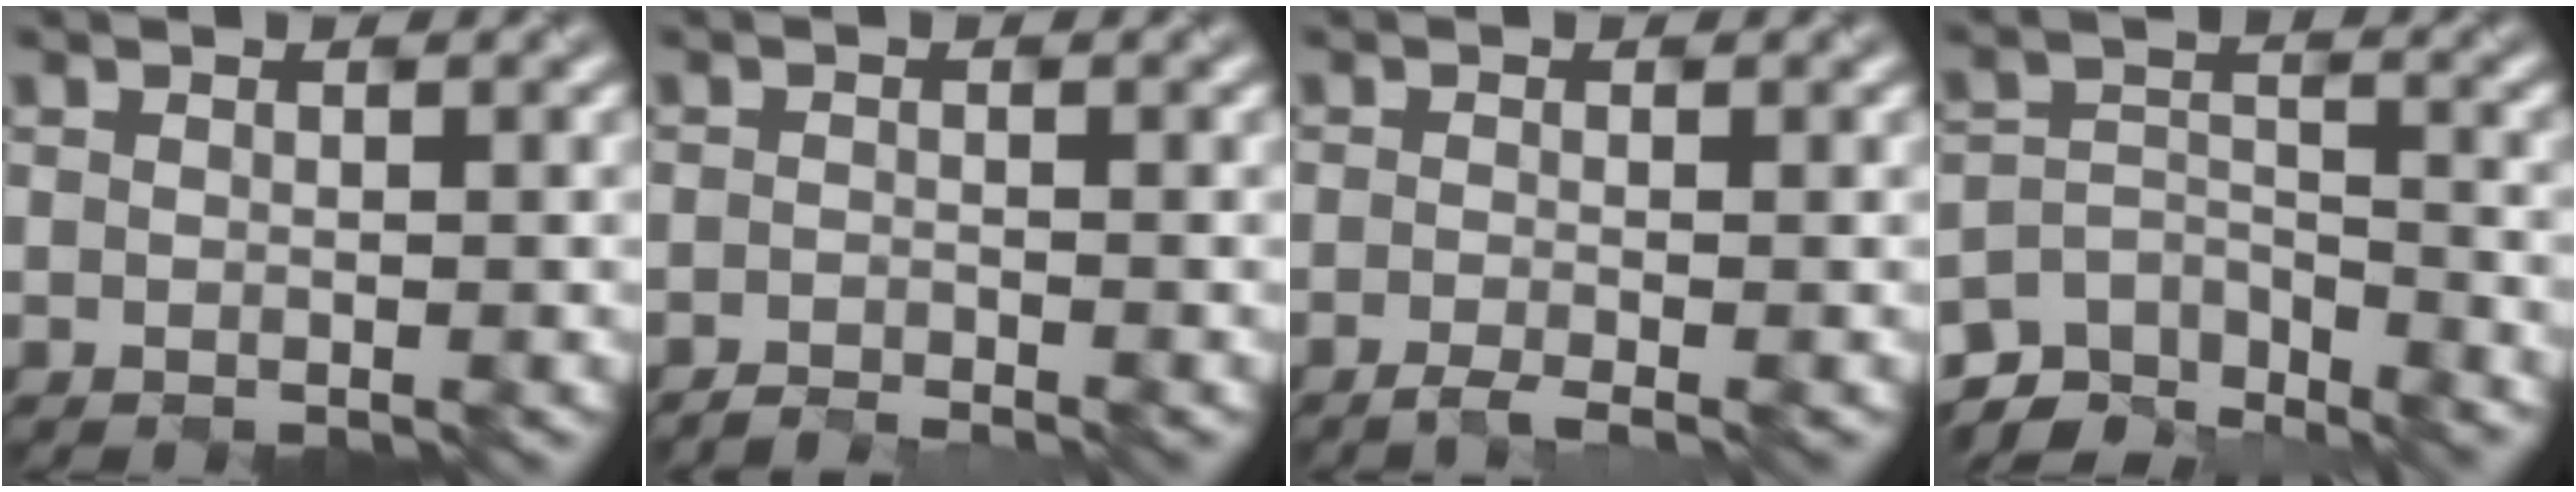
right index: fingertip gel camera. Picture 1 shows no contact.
{"total": 1.1, "force": [-1.1, 0.1, 0.2], "torque": [0.010, -0.006, -0.029]}
{"total": 1.5, "force": [-0.8, 0.3, 1.2], "torque": [-0.014, -0.009, -0.022]}
{"total": 5.4, "force": [-5.1, 1.6, 1.0], "torque": [-0.019, -0.014, -0.093]}